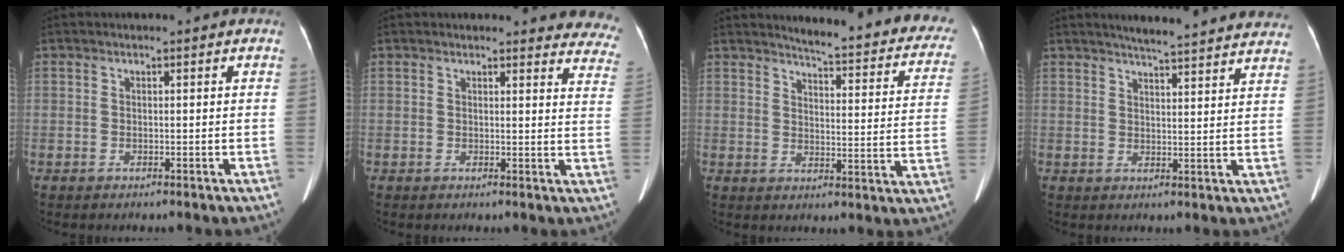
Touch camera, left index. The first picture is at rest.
{"total": 15.6, "force": [14.9, 3.4, 2.9], "torque": [0.012, -0.068, 0.127]}
{"total": 21.1, "force": [19.0, 3.2, 8.8], "torque": [-0.089, -0.068, 0.201]}
{"total": 18.5, "force": [17.1, 1.6, 6.9], "torque": [-0.085, -0.008, 0.200]}